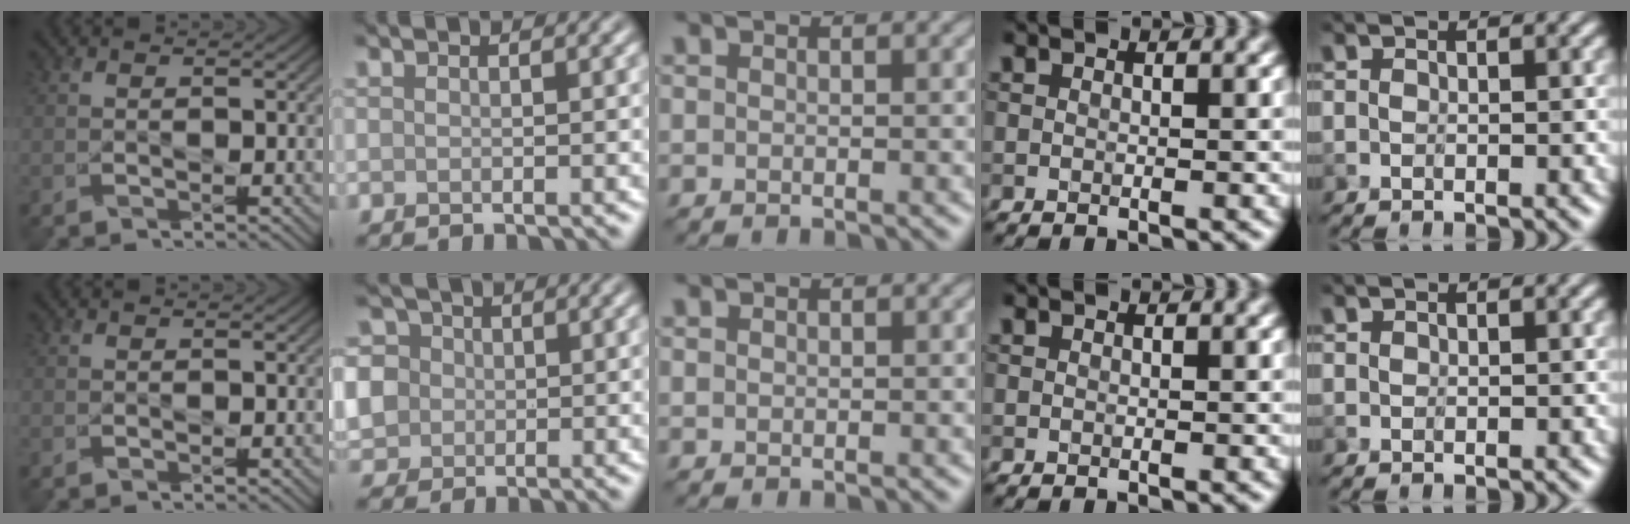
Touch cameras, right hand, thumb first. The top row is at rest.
{"index": {"total": 6.7, "force": [0.5, 6.1, 2.6], "torque": [-0.072, 0.030, -0.012]}}